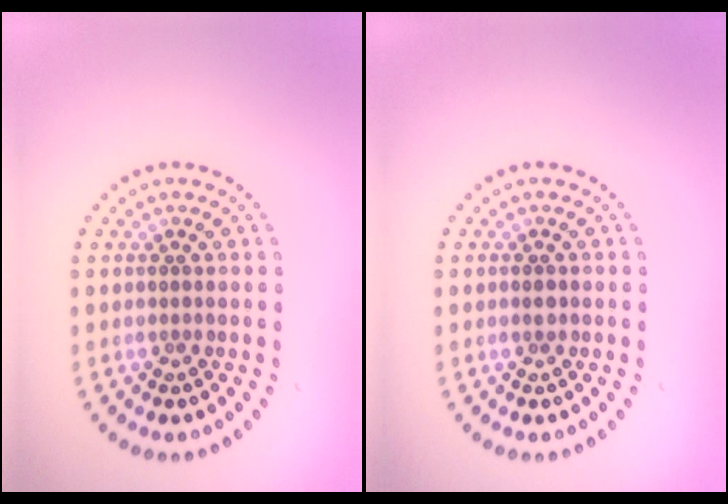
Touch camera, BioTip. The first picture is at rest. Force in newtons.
{"total": 0.8, "press": 0.8, "slide": 0.1}